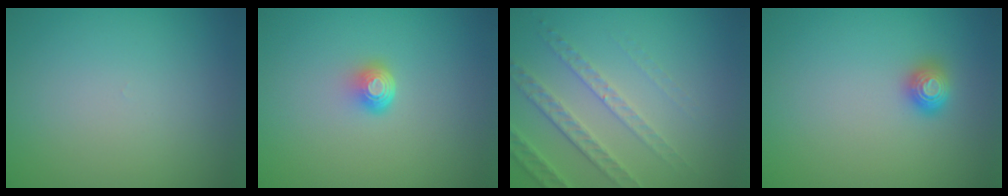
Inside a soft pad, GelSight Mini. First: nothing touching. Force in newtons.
{"total": 2.0, "press": 1.3, "slide": 1.6}
{"total": 3.4, "press": 3.2, "slide": 1.1}
{"total": 1.4, "press": 1.4, "slide": 0.4}